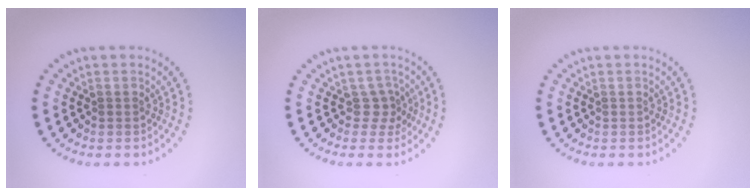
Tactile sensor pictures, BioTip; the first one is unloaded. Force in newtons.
{"total": 1.9, "press": 1.3, "slide": 1.5}
{"total": 0.0}